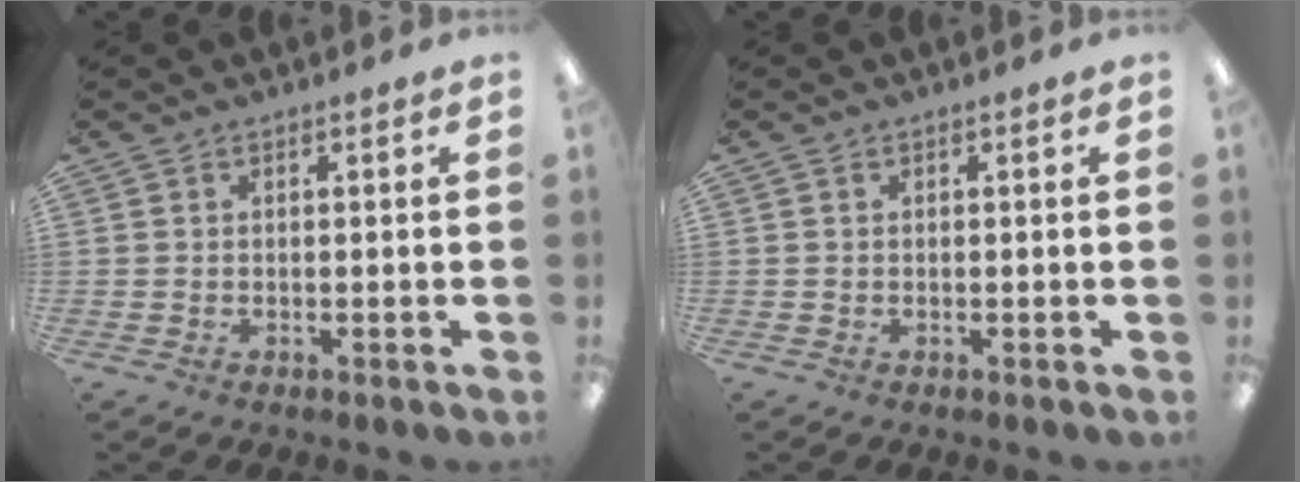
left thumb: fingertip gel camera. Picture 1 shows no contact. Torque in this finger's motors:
{"motor_torque": [-0.10, 0.10, 0.05, -0.08, 0.00]}